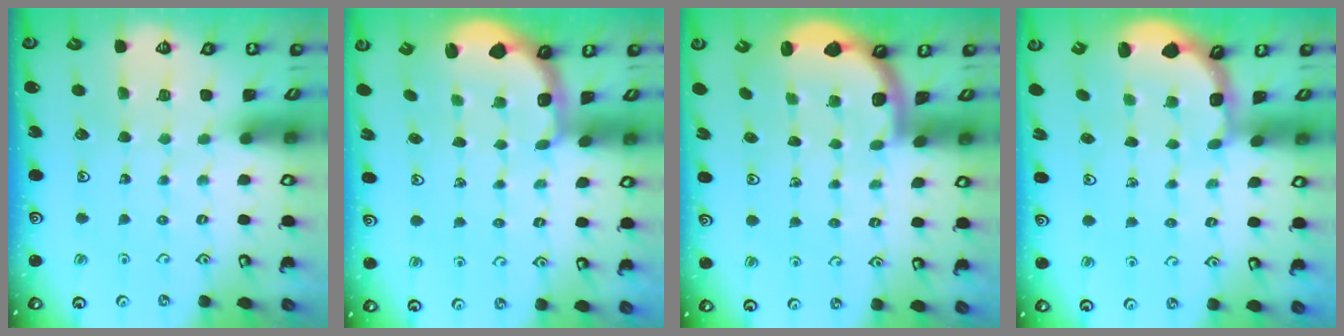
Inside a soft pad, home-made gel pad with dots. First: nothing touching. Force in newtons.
{"total": 2.4, "press": 1.2, "slide": 2.1}
{"total": 1.8, "press": 1.8, "slide": 0.1}
{"total": 2.6, "press": 1.8, "slide": 1.9}